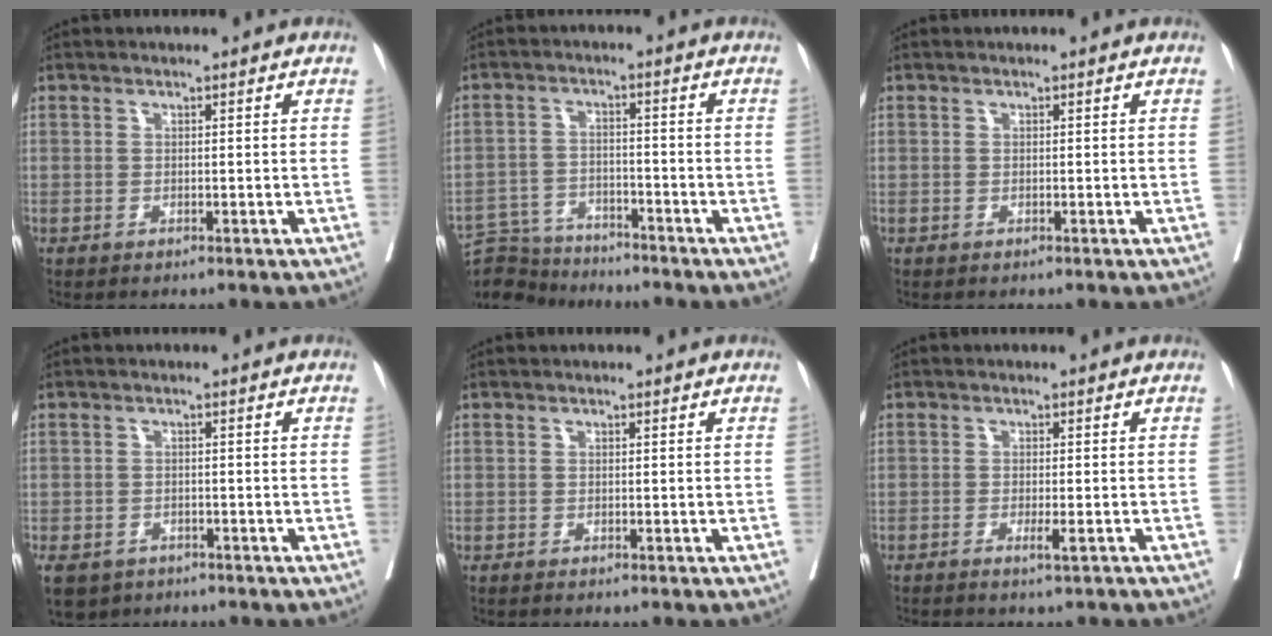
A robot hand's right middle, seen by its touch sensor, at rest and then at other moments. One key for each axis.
{"total": 7.8, "fx": -7.7, "fy": 1.1, "fz": -0.3, "tx": 0.002, "ty": 0.008, "tz": -0.137}
{"total": 0.0}
{"total": 8.0, "fx": -5.1, "fy": 5.5, "fz": 2.6, "tx": -0.066, "ty": -0.008, "tz": -0.075}
{"total": 0.9, "fx": -0.8, "fy": -0.1, "fz": 0.4, "tx": -0.003, "ty": 0.000, "tz": -0.011}
{"total": 2.1, "fx": -1.6, "fy": 0.1, "fz": 1.4, "tx": -0.023, "ty": -0.002, "tz": -0.023}